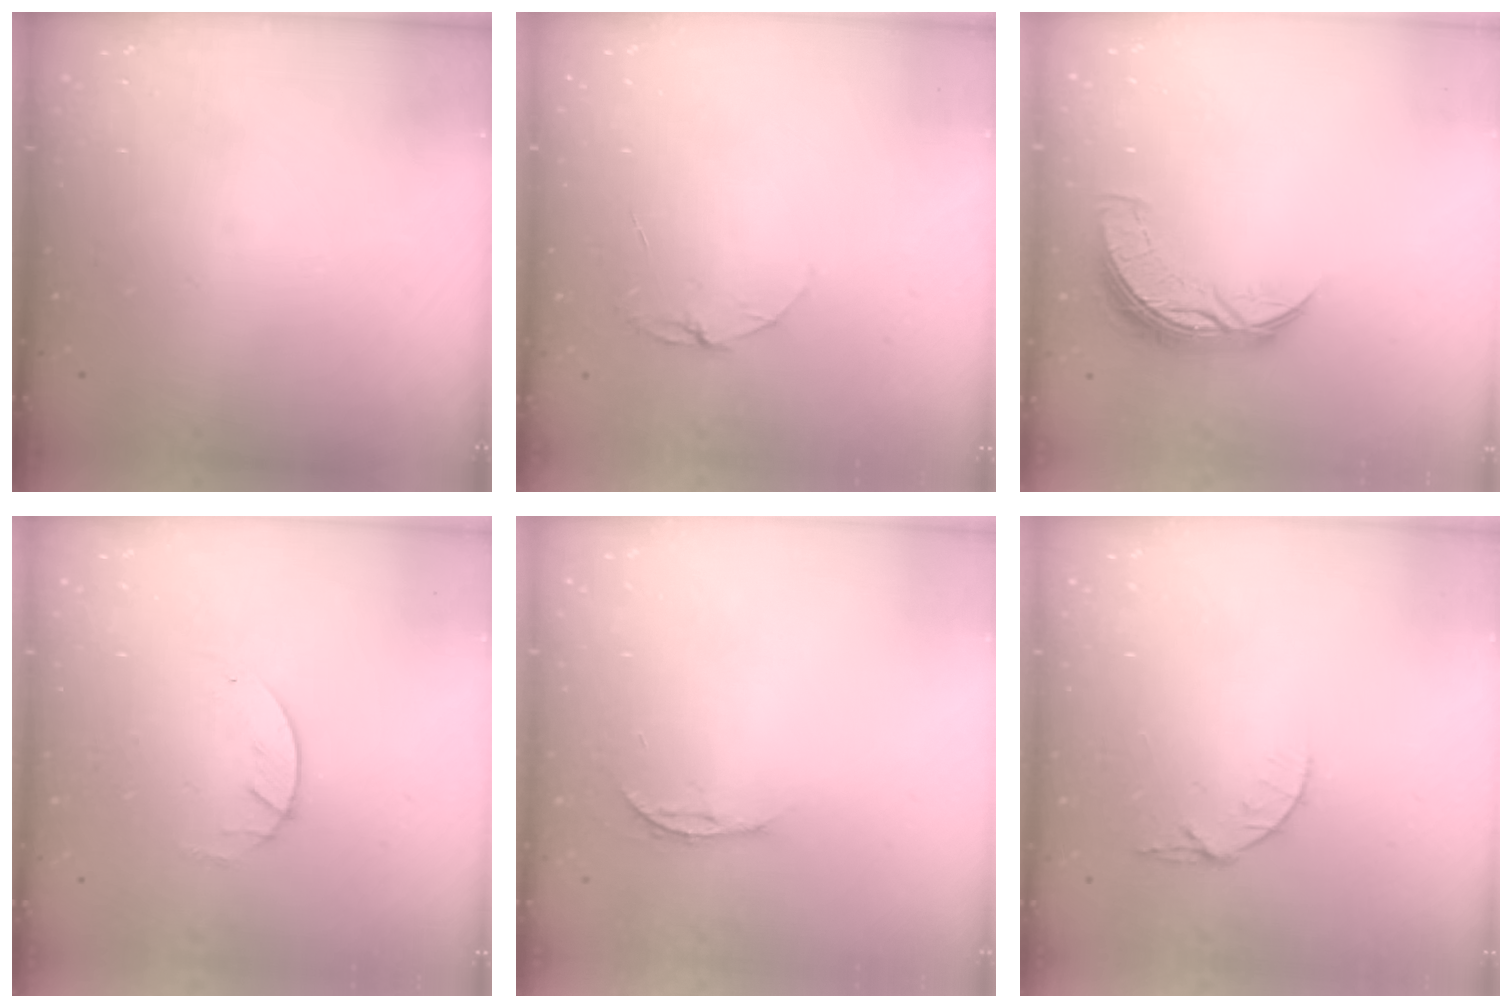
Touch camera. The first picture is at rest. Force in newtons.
{"total": 4.1, "press": 4.1, "slide": 0.3}
{"total": 8.2, "press": 8.2, "slide": 0.7}
{"total": 1.8, "press": 1.8, "slide": 0.2}
{"total": 3.6, "press": 3.6, "slide": 0.3}
{"total": 4.7, "press": 4.7, "slide": 0.5}